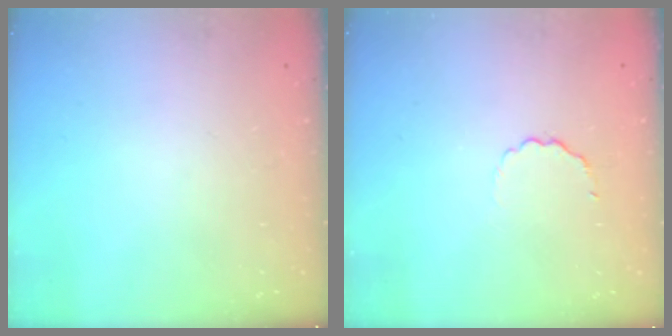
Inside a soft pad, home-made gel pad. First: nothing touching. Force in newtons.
{"total": 2.7, "press": 2.5, "slide": 0.9}